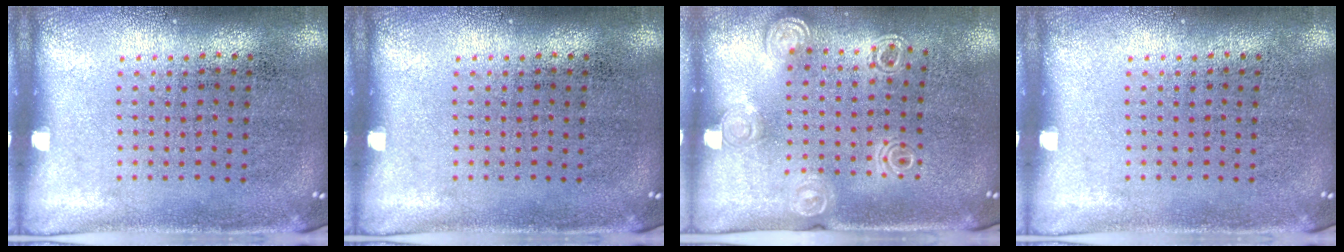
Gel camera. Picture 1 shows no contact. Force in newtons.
{"total": 0.0}
{"total": 1.4, "press": 1.3, "slide": 0.2}
{"total": 0.0}